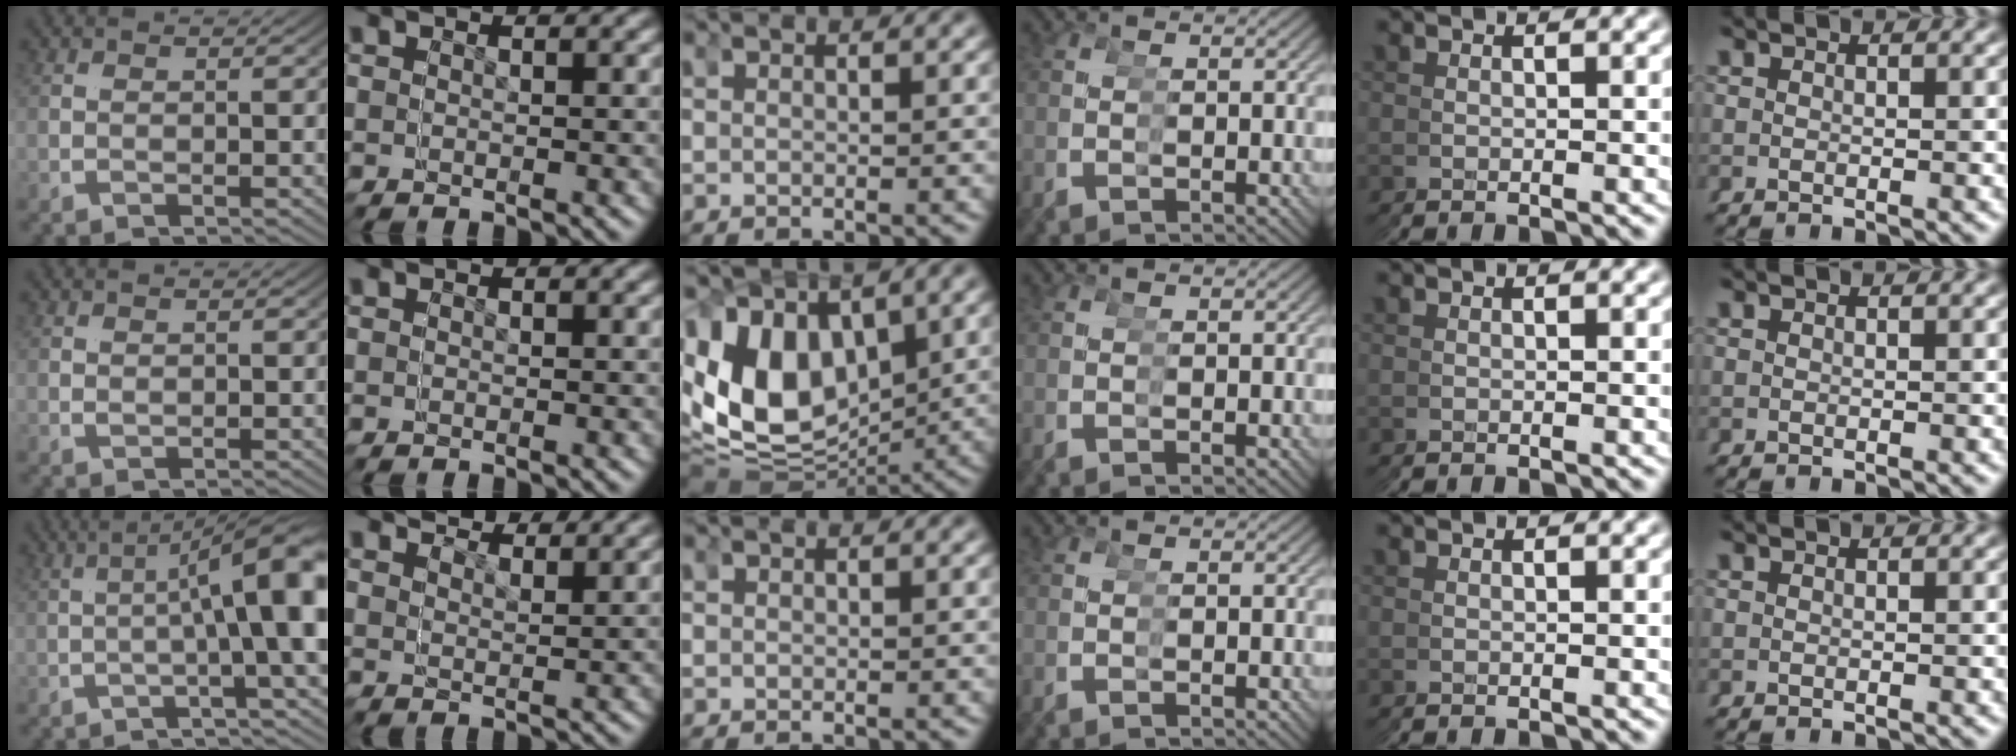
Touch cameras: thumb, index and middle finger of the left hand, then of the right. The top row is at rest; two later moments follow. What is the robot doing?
{"motion": "grasp_and_lifting", "object": "tape"}